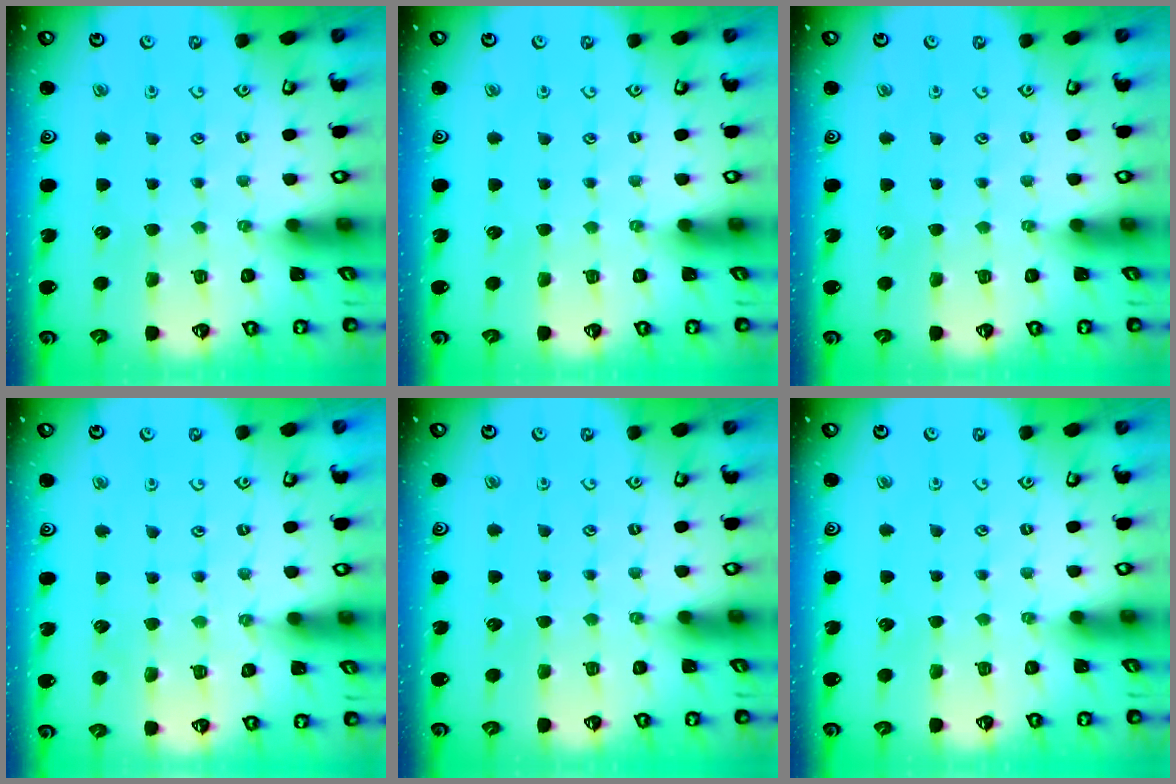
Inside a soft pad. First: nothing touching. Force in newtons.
{"total": 0.0}
{"total": 0.0}
{"total": 4.4, "press": 4.3, "slide": 0.7}
{"total": 0.0}
{"total": 0.0}